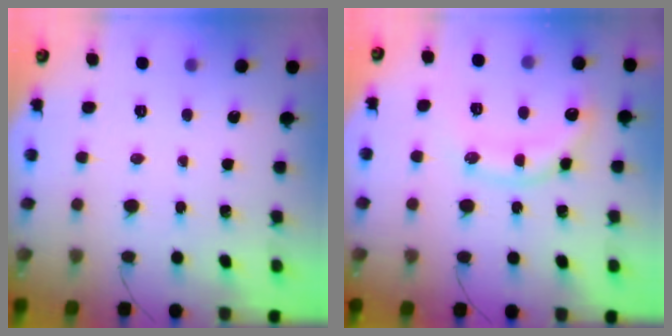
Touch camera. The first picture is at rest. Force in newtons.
{"total": 11.9, "press": 11.9, "slide": 1.0}